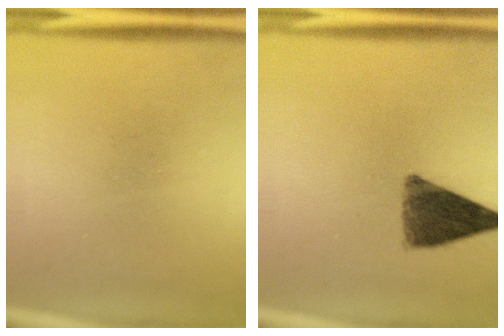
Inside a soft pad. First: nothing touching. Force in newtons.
{"total": 9.3}